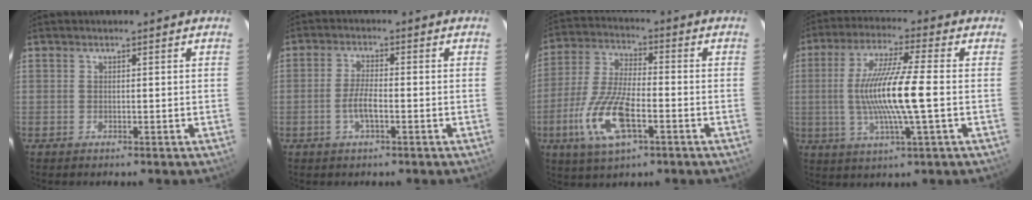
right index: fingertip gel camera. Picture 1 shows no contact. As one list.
[{"total": 4.2, "force": [-1.6, 1.0, 3.8], "torque": [-0.081, 0.000, -0.030]}, {"total": 14.1, "force": [-5.3, 5.2, 11.9], "torque": [-0.259, -0.011, -0.101]}, {"total": 13.6, "force": [-1.2, 0.5, 13.5], "torque": [-0.256, -0.006, -0.020]}]